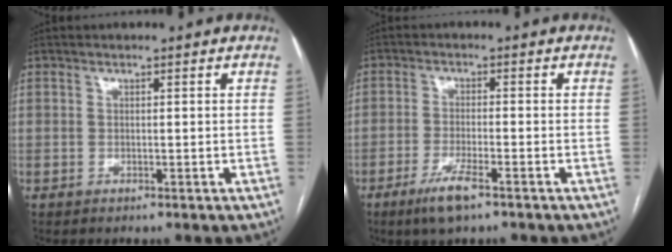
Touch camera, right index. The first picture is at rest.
{"total": 5.3, "force": [-3.4, 0.6, 4.0], "torque": [-0.085, -0.010, -0.062]}